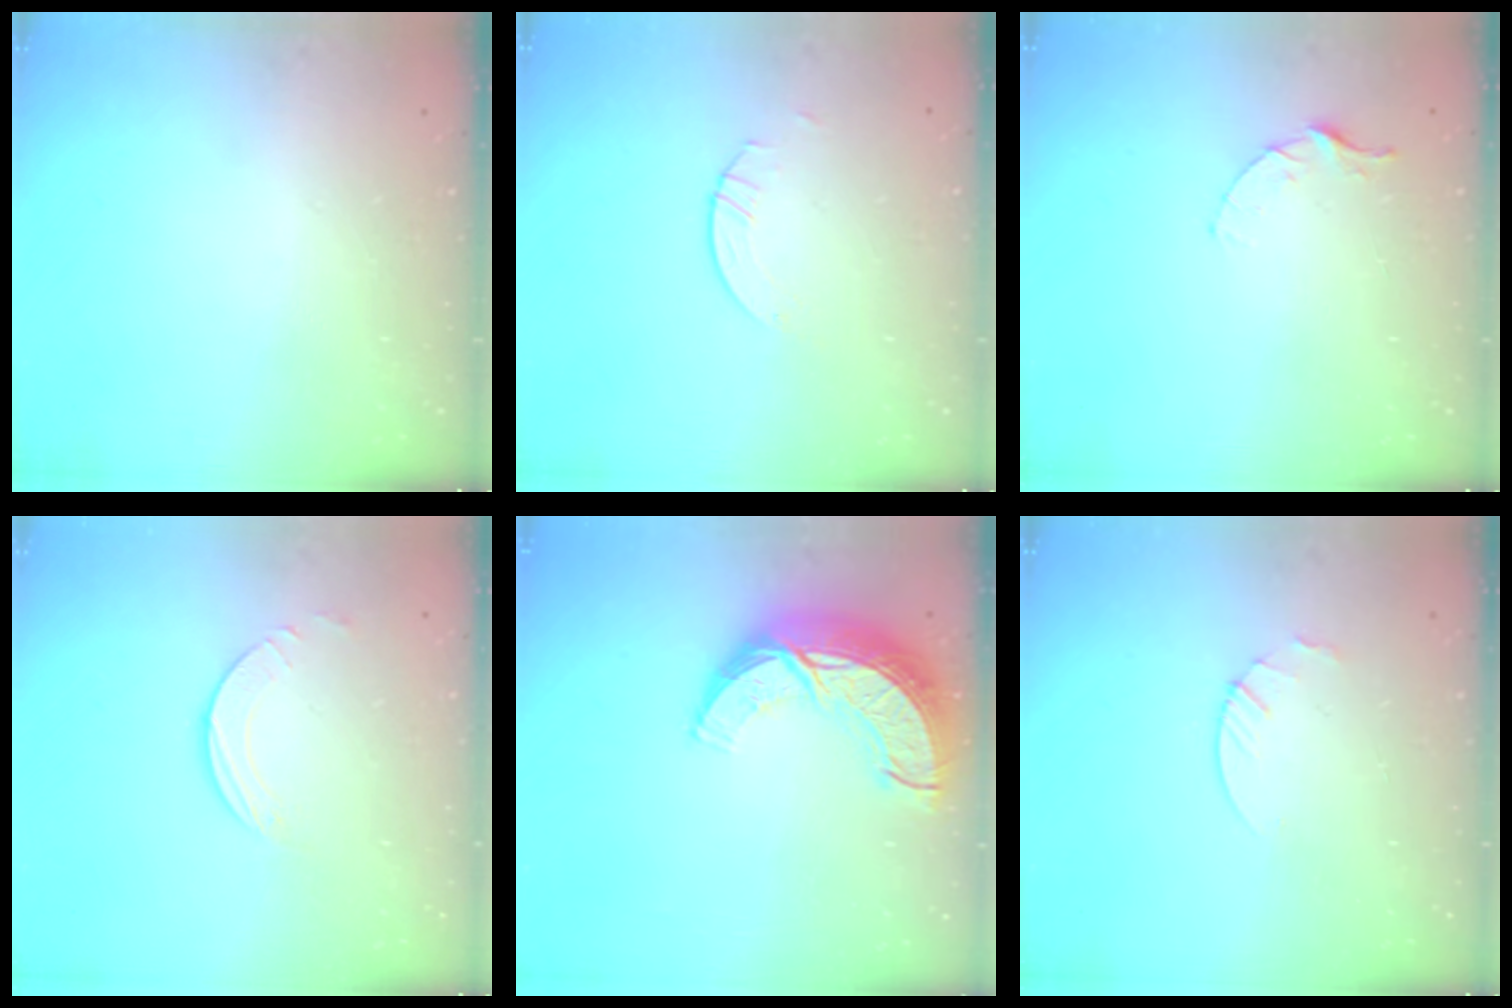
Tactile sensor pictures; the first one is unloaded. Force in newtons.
{"total": 1.1, "press": 1.1, "slide": 0.1}
{"total": 3.6, "press": 3.6, "slide": 0.4}
{"total": 2.5, "press": 2.5, "slide": 0.2}
{"total": 15.1, "press": 15.1, "slide": 1.3}
{"total": 3.0, "press": 2.9, "slide": 0.3}